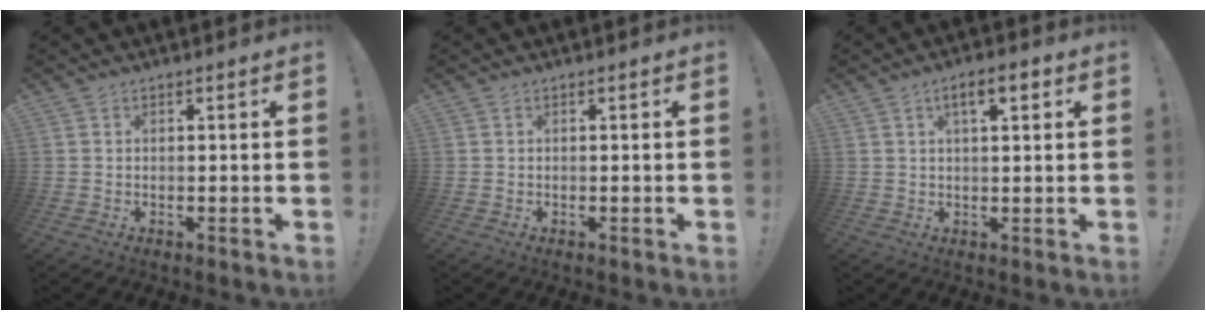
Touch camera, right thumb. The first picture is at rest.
{"total": 0.0}
{"total": 5.6, "force": [2.3, 1.8, 4.8], "torque": [-0.065, -0.004, 0.030]}